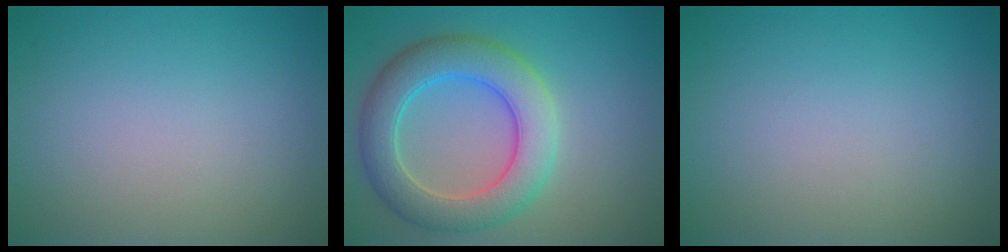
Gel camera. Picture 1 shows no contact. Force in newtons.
{"total": 7.2, "press": 7.2, "slide": 0.2}
{"total": 0.0}